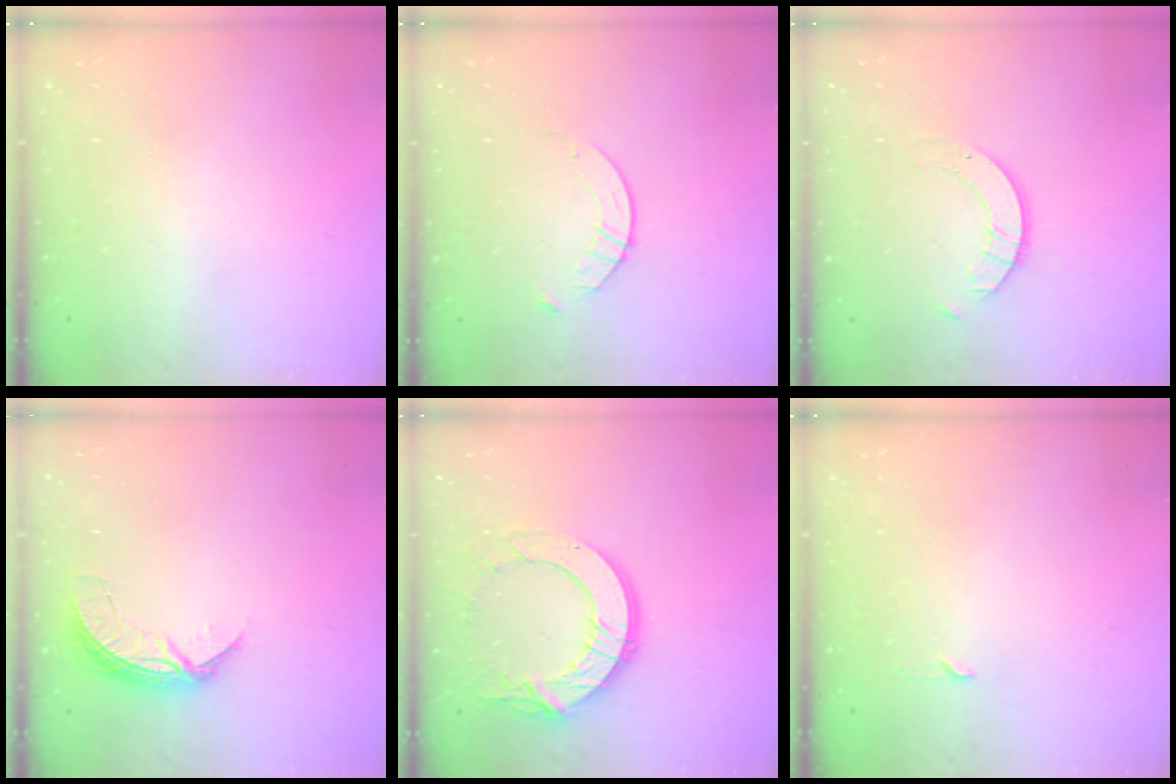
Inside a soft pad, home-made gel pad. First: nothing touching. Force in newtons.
{"total": 4.1, "press": 4.1, "slide": 0.4}
{"total": 2.0, "press": 2.0, "slide": 0.2}
{"total": 6.9, "press": 6.8, "slide": 0.5}
{"total": 14.5, "press": 14.5, "slide": 1.3}
{"total": 2.3, "press": 2.2, "slide": 0.3}